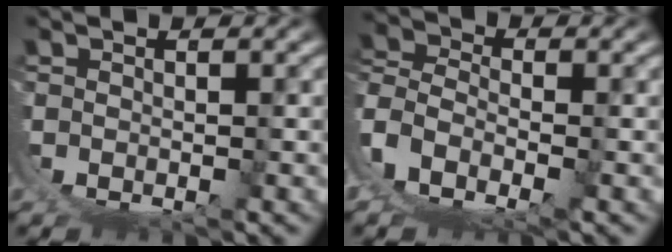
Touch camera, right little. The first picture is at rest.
{"total": 11.4, "force": [1.8, 10.0, 5.1], "torque": [-0.171, -0.033, 0.021]}